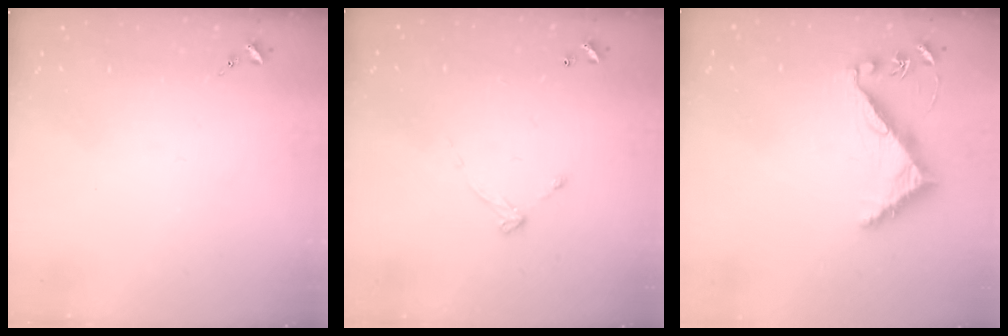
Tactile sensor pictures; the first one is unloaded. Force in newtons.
{"total": 5.4, "press": 5.4, "slide": 0.3}
{"total": 8.0, "press": 8.0, "slide": 0.5}